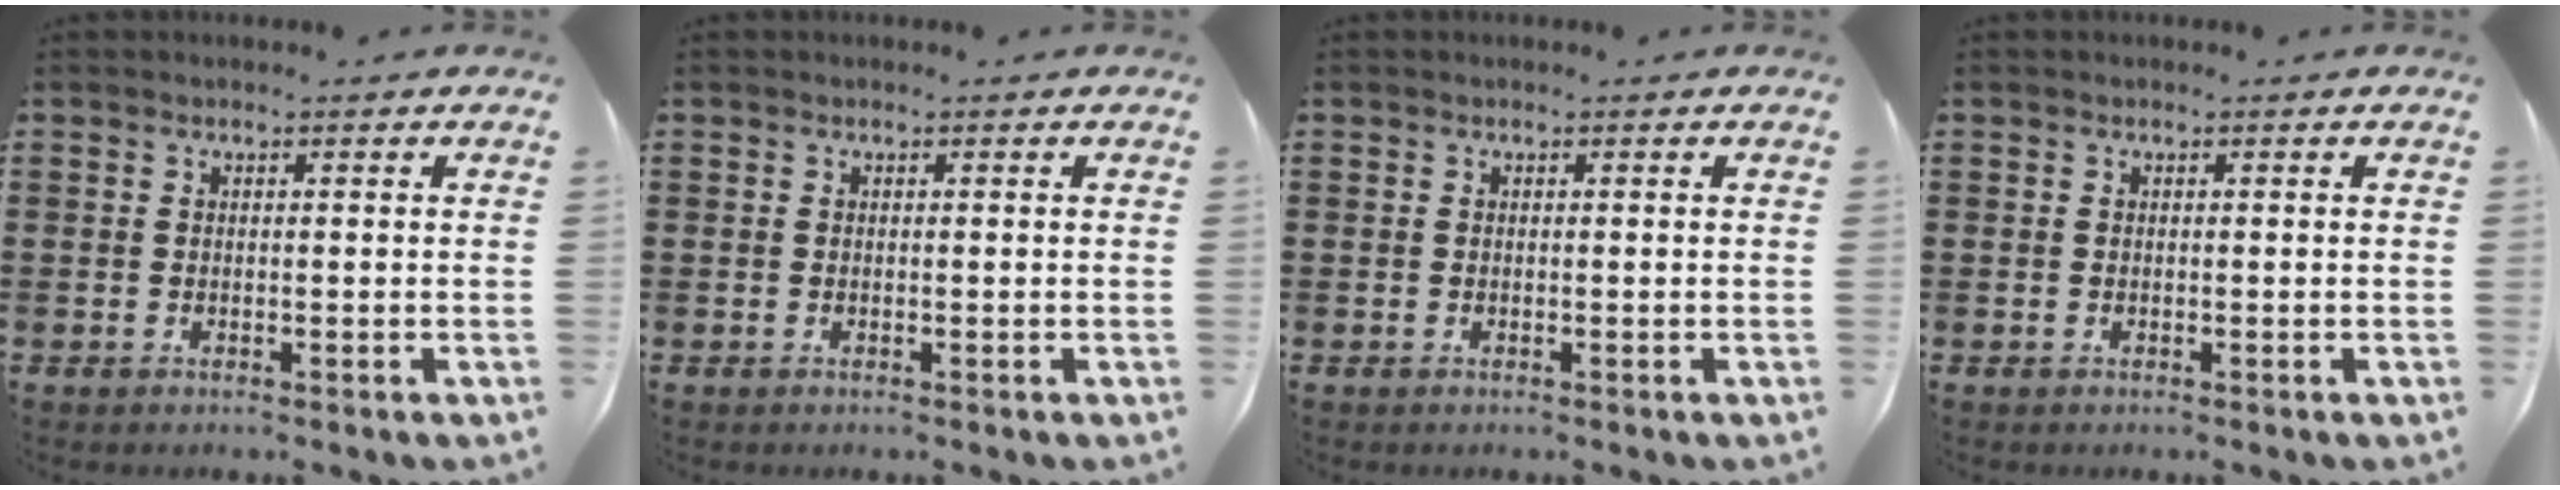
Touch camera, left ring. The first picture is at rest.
{"total": 0.0}
{"total": 0.0}
{"total": 0.0}